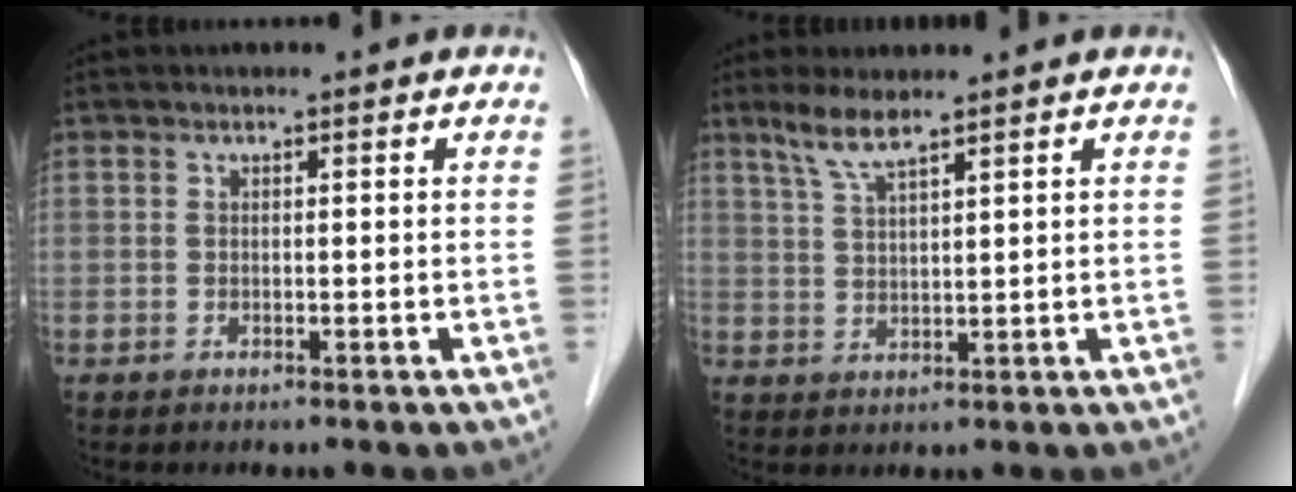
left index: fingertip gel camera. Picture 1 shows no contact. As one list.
[{"total": 4.2, "force": [3.3, 0.1, 2.7], "torque": [-0.062, 0.003, 0.069]}]